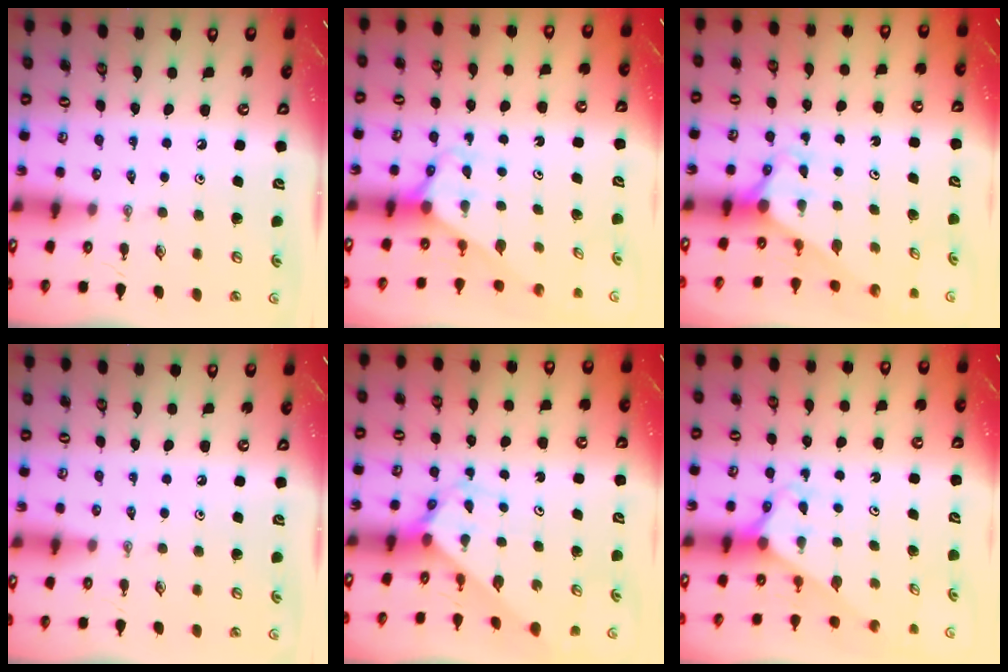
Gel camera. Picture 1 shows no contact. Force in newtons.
{"total": 2.6, "press": 2.6, "slide": 0.1}
{"total": 3.0, "press": 3.0, "slide": 0.0}
{"total": 0.0}
{"total": 2.7, "press": 2.7, "slide": 0.2}
{"total": 2.6, "press": 2.6, "slide": 0.2}